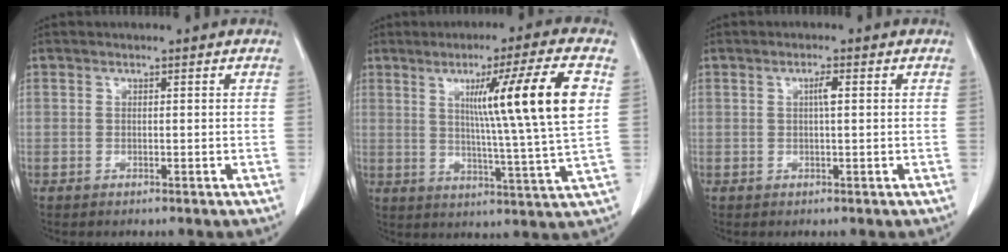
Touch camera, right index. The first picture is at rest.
{"total": 14.9, "force": [4.0, -2.0, 14.2], "torque": [-0.213, -0.007, 0.059]}
{"total": 1.6, "force": [0.3, 0.2, 1.6], "torque": [-0.029, 0.004, 0.005]}